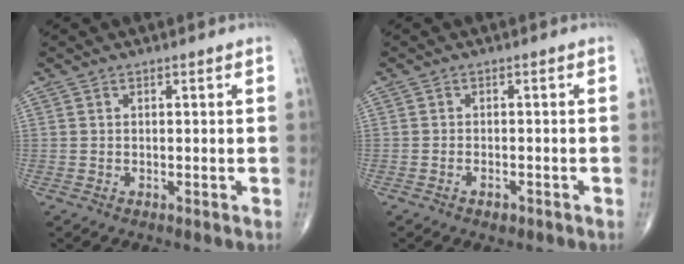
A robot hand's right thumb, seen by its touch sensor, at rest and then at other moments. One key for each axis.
{"total": 1.5, "fx": -1.0, "fy": 0.8, "fz": 0.8, "tx": -0.012, "ty": 0.006, "tz": -0.012}